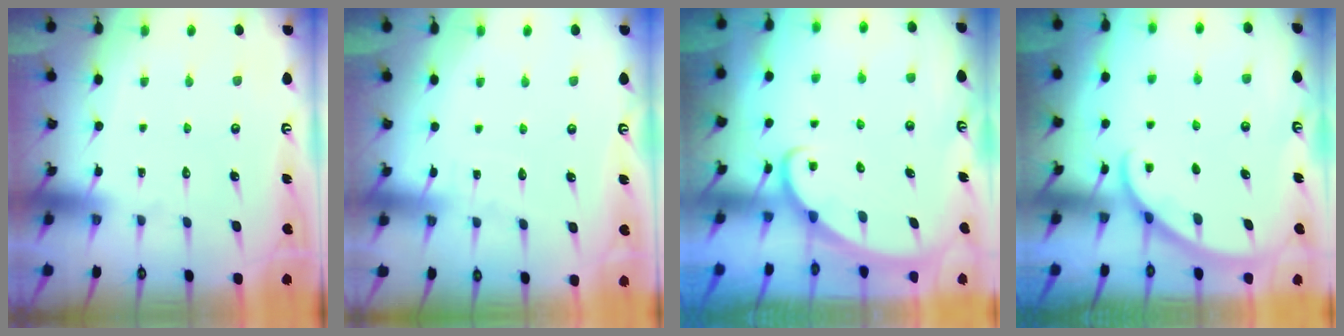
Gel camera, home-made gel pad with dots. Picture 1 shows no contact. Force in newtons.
{"total": 2.9, "press": 2.9, "slide": 0.4}
{"total": 2.2, "press": 2.2, "slide": 0.1}
{"total": 2.5, "press": 2.5, "slide": 0.2}